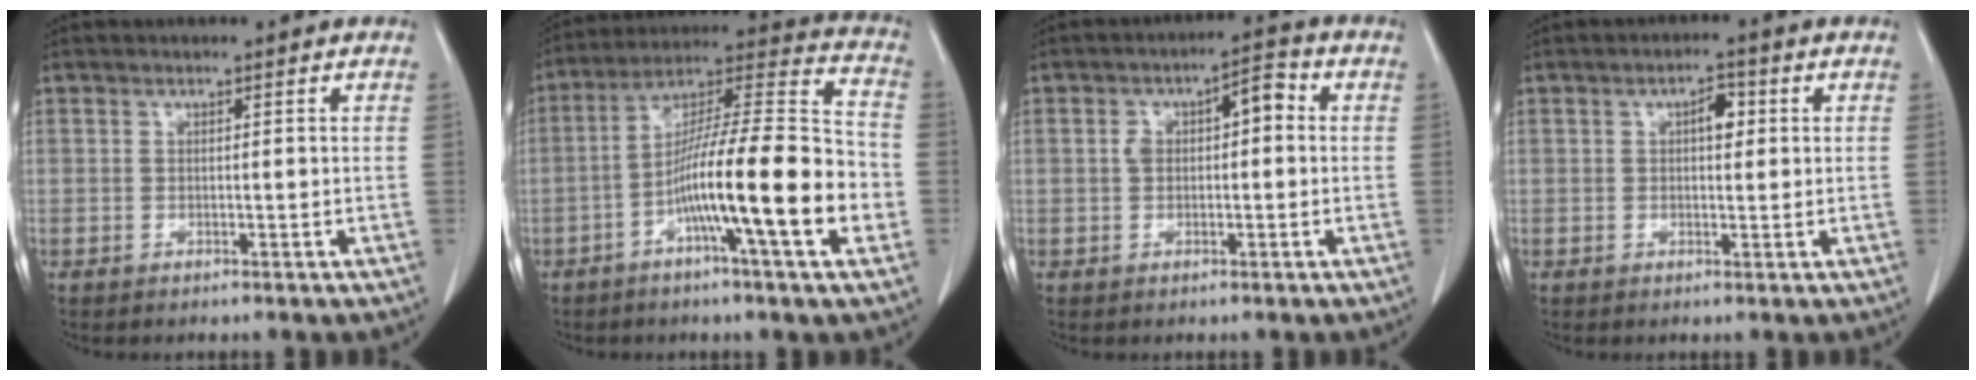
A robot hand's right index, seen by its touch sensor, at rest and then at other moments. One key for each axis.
{"total": 19.0, "fx": -5.3, "fy": 1.0, "fz": 18.2, "tx": -0.300, "ty": 0.006, "tz": -0.091}
{"total": 5.6, "fx": 0.9, "fy": 2.8, "fz": 4.8, "tx": -0.077, "ty": 0.039, "tz": 0.016}
{"total": 3.0, "fx": 0.7, "fy": 1.4, "fz": 2.6, "tx": -0.039, "ty": 0.007, "tz": 0.009}